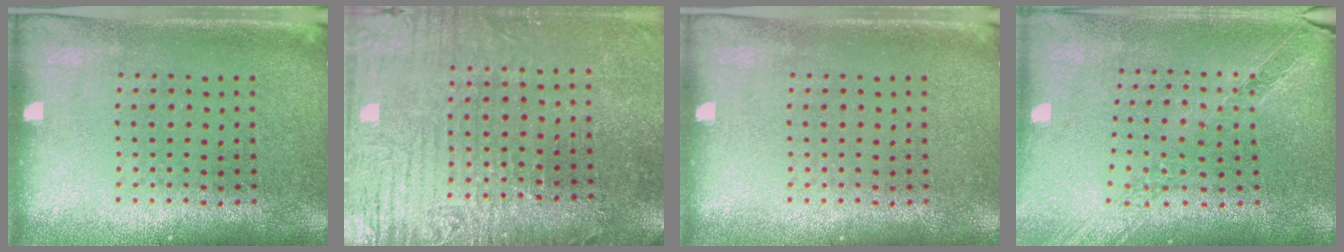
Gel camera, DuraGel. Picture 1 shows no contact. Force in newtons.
{"total": 4.0, "press": 3.7, "slide": 1.4}
{"total": 0.0}
{"total": 1.1, "press": 1.1, "slide": 0.0}